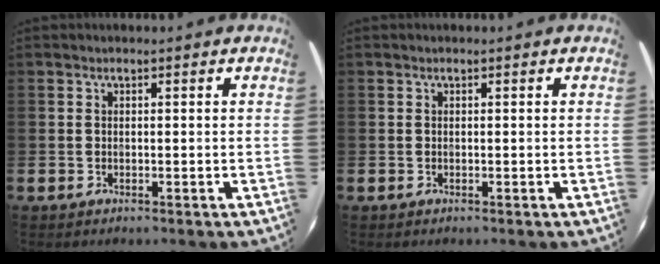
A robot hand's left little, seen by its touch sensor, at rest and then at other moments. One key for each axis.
{"total": 0.0}